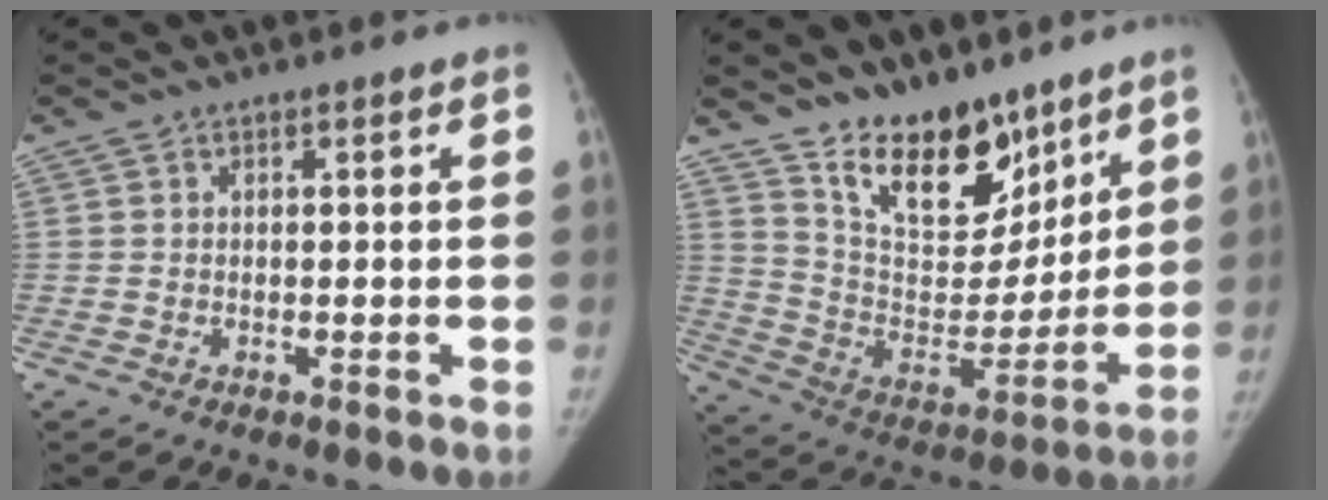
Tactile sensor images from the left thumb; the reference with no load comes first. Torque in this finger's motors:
{"motor_torque": [0.25, 0.24, 1.39, -1.37, 0.07]}